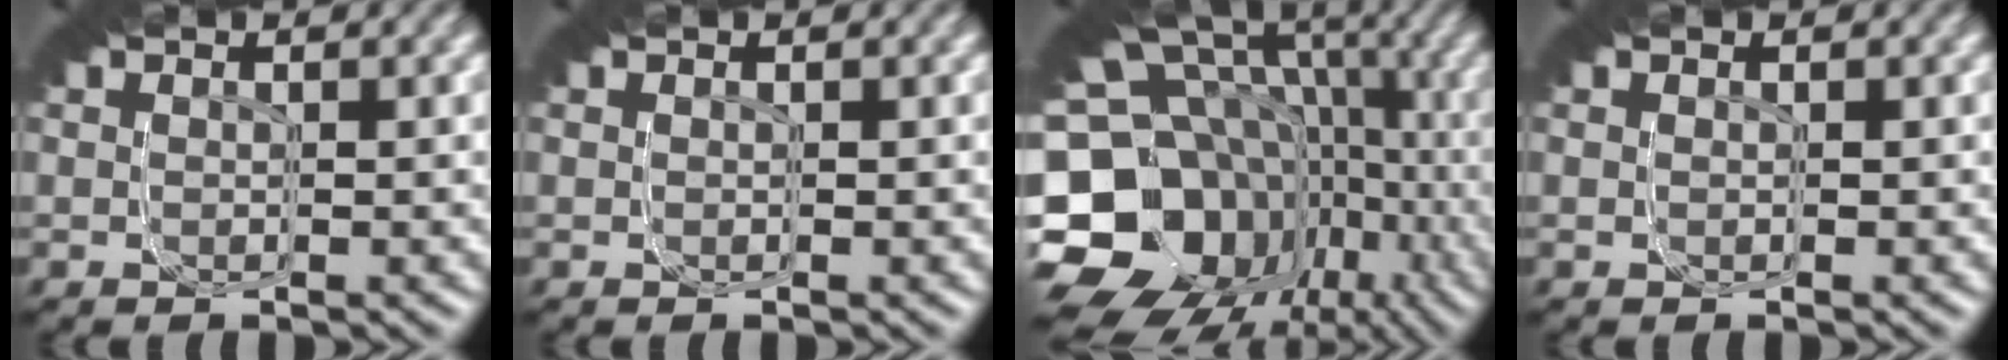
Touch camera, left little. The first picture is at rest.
{"total": 0.0}
{"total": 21.3, "force": [-7.0, 13.1, 15.3], "torque": [-0.200, -0.061, -0.093]}
{"total": 0.0}